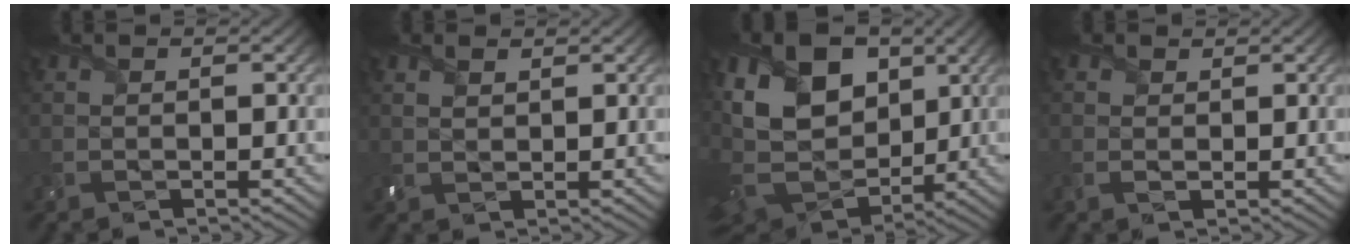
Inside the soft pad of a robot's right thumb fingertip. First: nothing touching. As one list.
[{"total": 1.5, "force": [1.0, 0.7, 0.9], "torque": [-0.027, -0.001, 0.023]}, {"total": 13.1, "force": [3.8, 8.8, 8.9], "torque": [-0.209, 0.008, 0.067]}, {"total": 1.7, "force": [0.5, 1.4, 0.9], "torque": [-0.024, -0.002, 0.010]}]